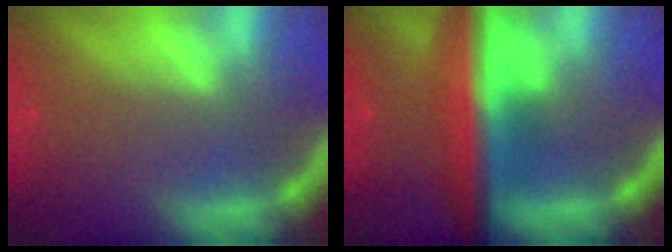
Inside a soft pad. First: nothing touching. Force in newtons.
{"total": 9.5}